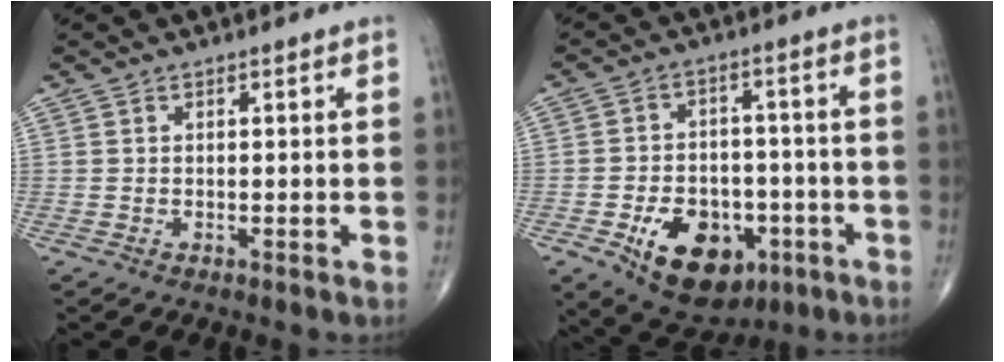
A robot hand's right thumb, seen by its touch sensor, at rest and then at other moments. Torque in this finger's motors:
{"motor_torque": [-0.16, 0.45, 0.12, -0.14, 0.11]}